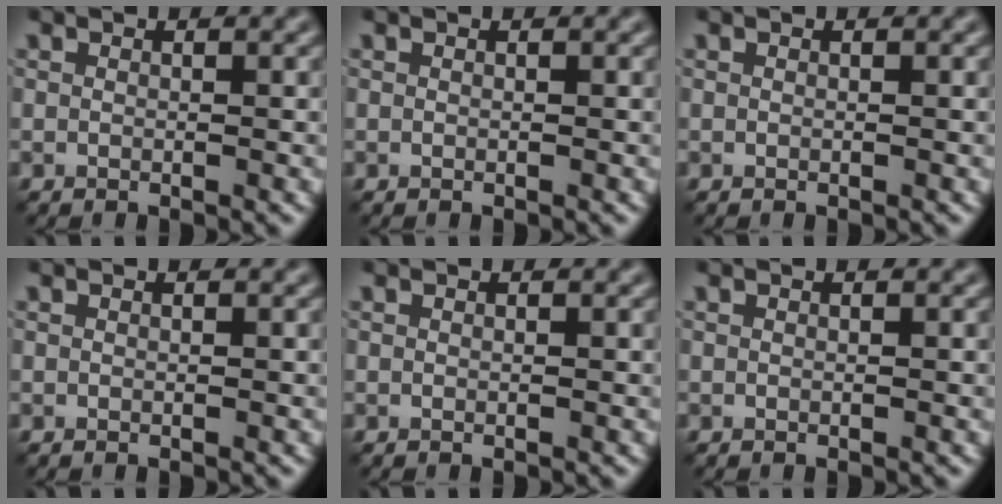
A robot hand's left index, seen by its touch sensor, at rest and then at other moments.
{"total": 0.0}
{"total": 0.0}
{"total": 0.0}
{"total": 0.0}
{"total": 0.0}